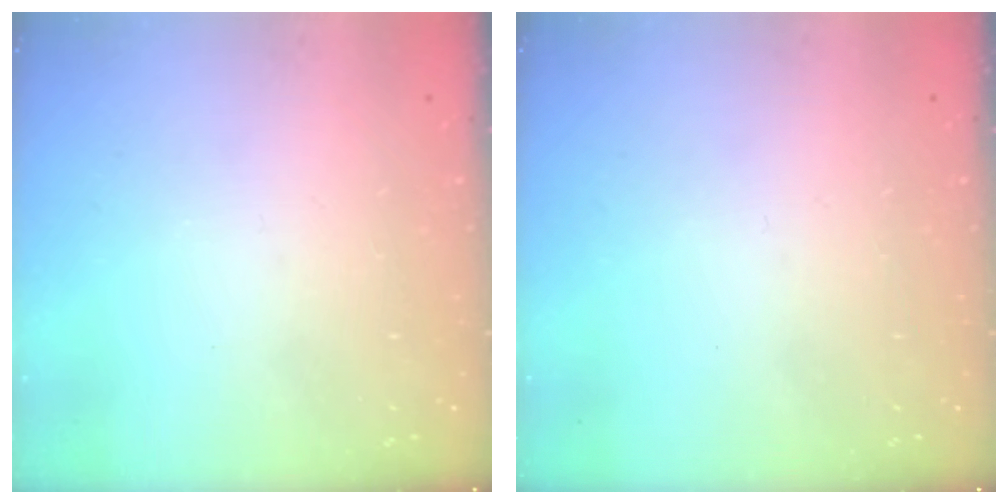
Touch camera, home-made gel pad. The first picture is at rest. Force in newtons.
{"total": 0.0}